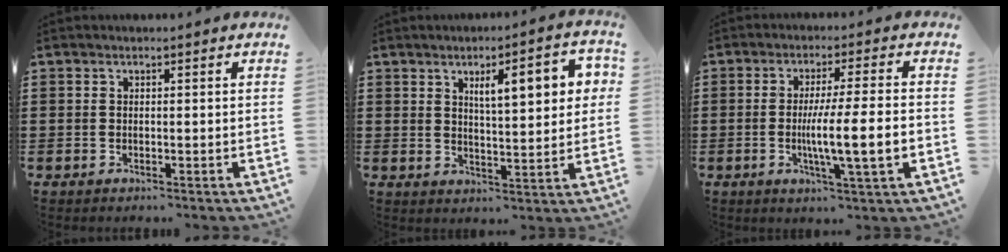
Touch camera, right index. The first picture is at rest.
{"total": 7.8, "force": [3.0, 2.1, 6.9], "torque": [-0.104, -0.003, 0.041]}
{"total": 8.6, "force": [-1.7, 0.3, 8.4], "torque": [-0.148, -0.010, -0.033]}